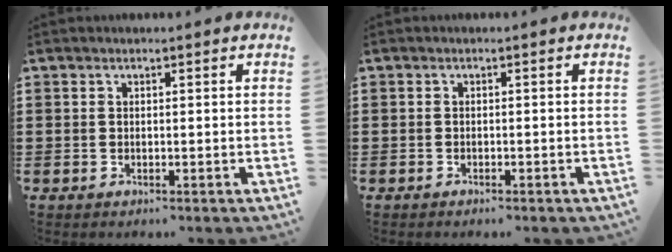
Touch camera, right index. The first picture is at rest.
{"total": 0.6, "force": [-0.5, 0.1, 0.2], "torque": [-0.007, -0.002, -0.010]}